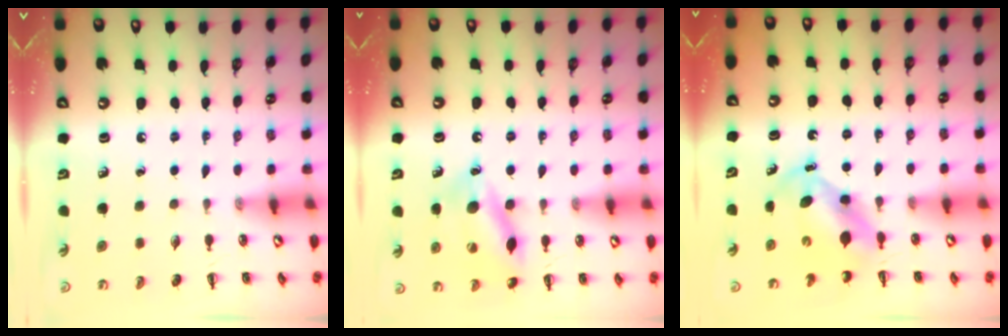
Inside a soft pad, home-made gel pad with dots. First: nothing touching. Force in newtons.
{"total": 14.4, "press": 14.2, "slide": 2.5}
{"total": 5.7, "press": 5.6, "slide": 0.9}